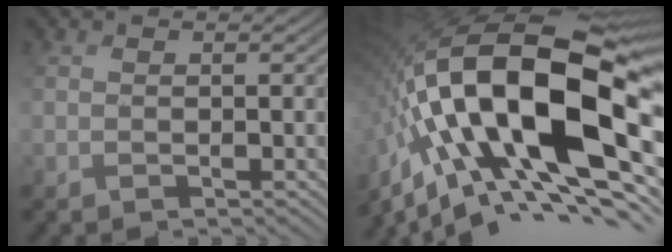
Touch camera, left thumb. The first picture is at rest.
{"total": 21.2, "force": [-3.1, 9.3, 18.8], "torque": [-0.358, -0.003, -0.064]}